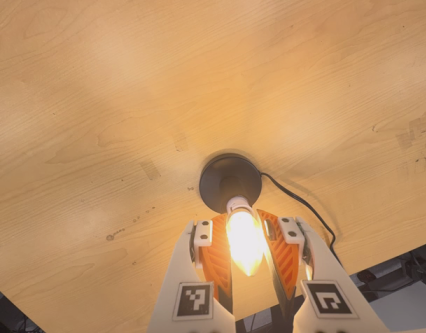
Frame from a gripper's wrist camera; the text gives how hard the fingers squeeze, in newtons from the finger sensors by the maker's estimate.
{"total": 14.9, "left": 15.0, "right": 14.9}